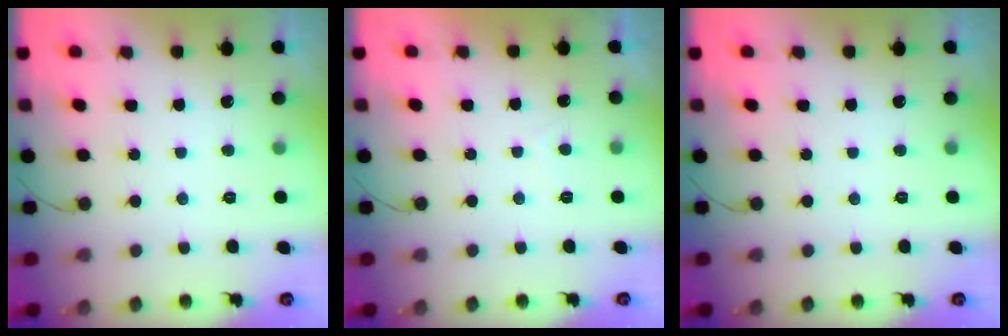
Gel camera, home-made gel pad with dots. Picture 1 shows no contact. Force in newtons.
{"total": 1.0, "press": 0.9, "slide": 0.6}
{"total": 0.0}